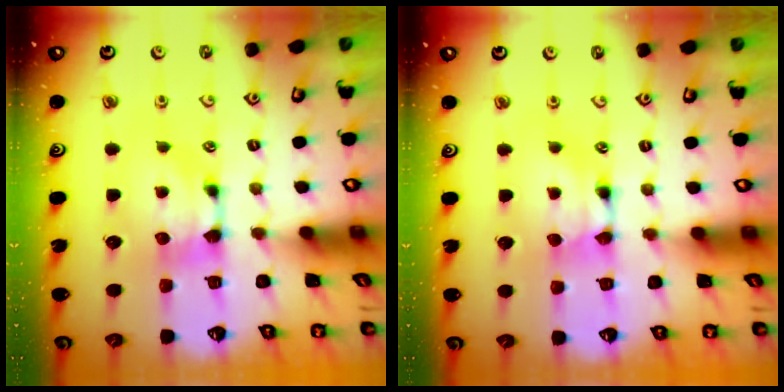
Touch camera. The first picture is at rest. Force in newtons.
{"total": 1.8, "press": 1.8, "slide": 0.1}